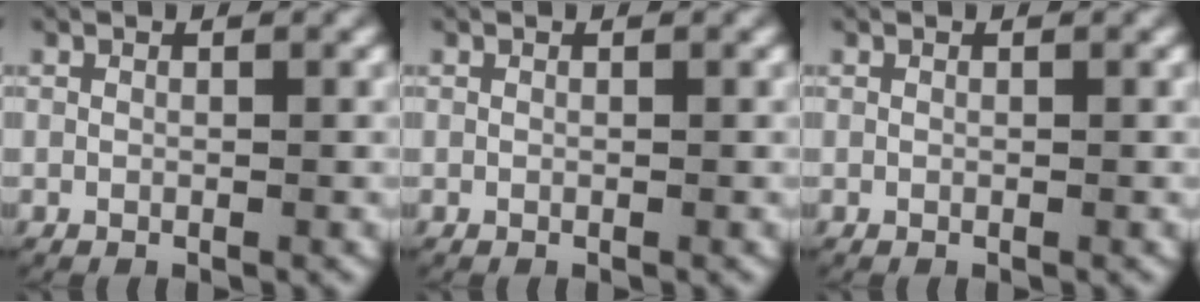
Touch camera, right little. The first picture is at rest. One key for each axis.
{"total": 0.0}
{"total": 0.0}